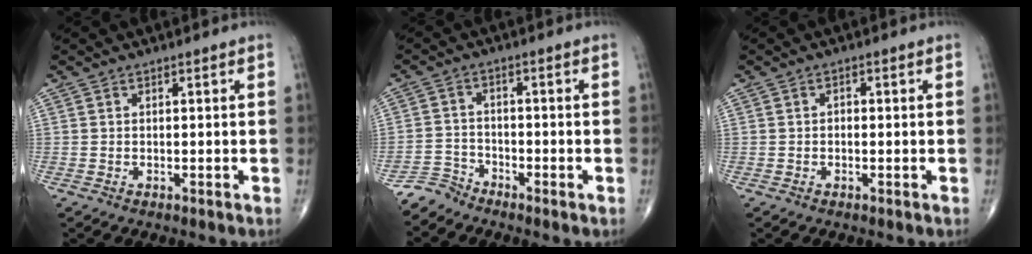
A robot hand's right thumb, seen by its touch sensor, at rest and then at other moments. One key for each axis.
{"total": 3.5, "fx": -3.3, "fy": 0.8, "fz": -0.7, "tx": 0.020, "ty": 0.008, "tz": -0.073}
{"total": 1.0, "fx": 0.0, "fy": 0.6, "fz": 0.7, "tx": -0.010, "ty": 0.004, "tz": -0.002}